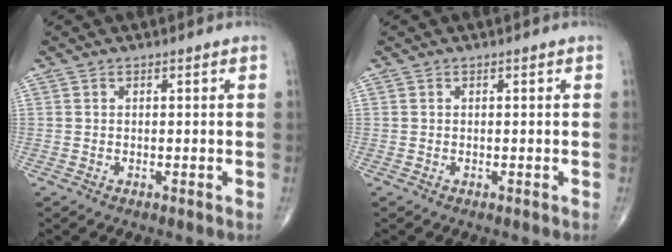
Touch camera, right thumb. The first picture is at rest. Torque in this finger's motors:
{"motor_torque": [-0.04, 0.04, -0.04, 0.04, 0.01]}